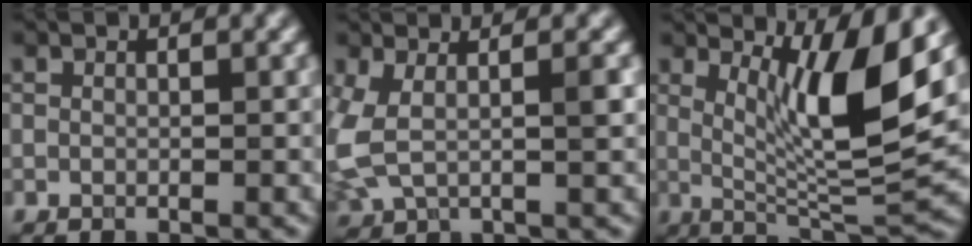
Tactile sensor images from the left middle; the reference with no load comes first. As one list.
[{"total": 4.8, "force": [0.3, 2.0, 4.3], "torque": [-0.109, -0.007, 0.011]}, {"total": 8.7, "force": [2.9, 1.8, 8.0], "torque": [-0.129, -0.020, 0.063]}]